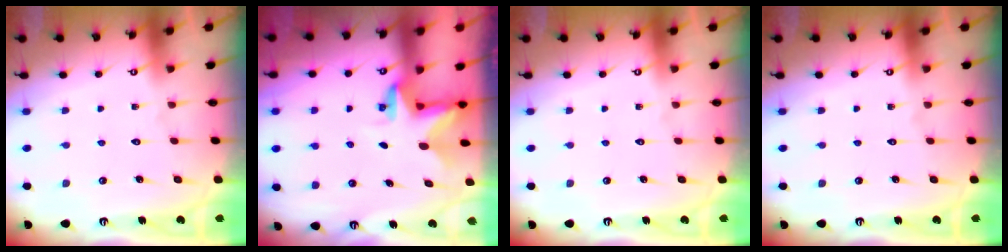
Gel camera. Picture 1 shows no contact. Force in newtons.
{"total": 2.8, "press": 2.8, "slide": 0.2}
{"total": 0.0}
{"total": 0.0}